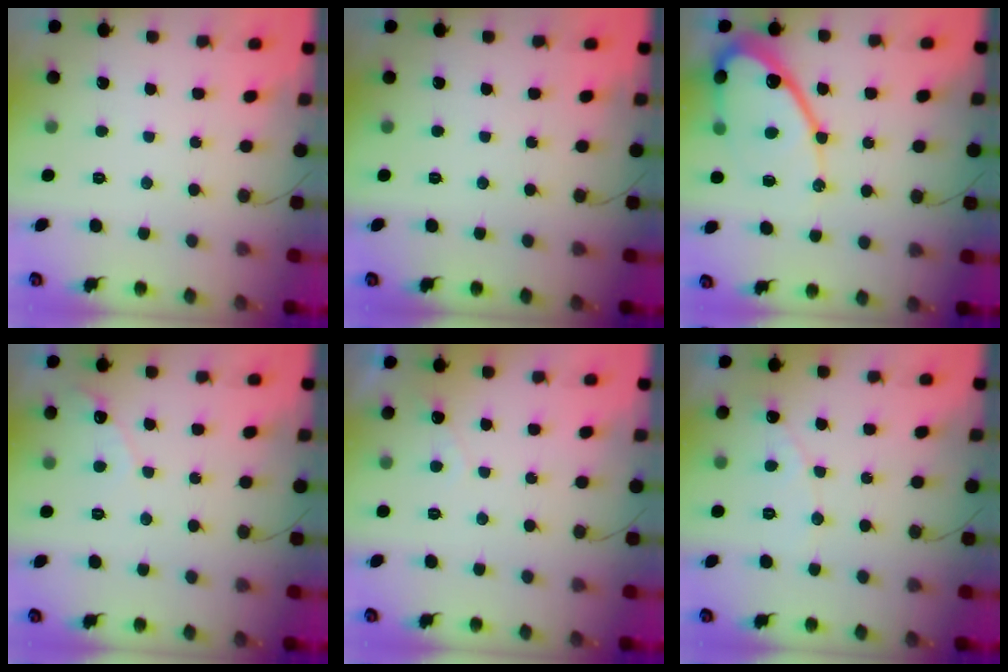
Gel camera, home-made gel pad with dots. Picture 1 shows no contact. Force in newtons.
{"total": 0.0}
{"total": 16.4, "press": 16.3, "slide": 1.3}
{"total": 3.6, "press": 3.6, "slide": 0.2}
{"total": 3.2, "press": 3.2, "slide": 0.1}
{"total": 4.5, "press": 4.5, "slide": 0.2}